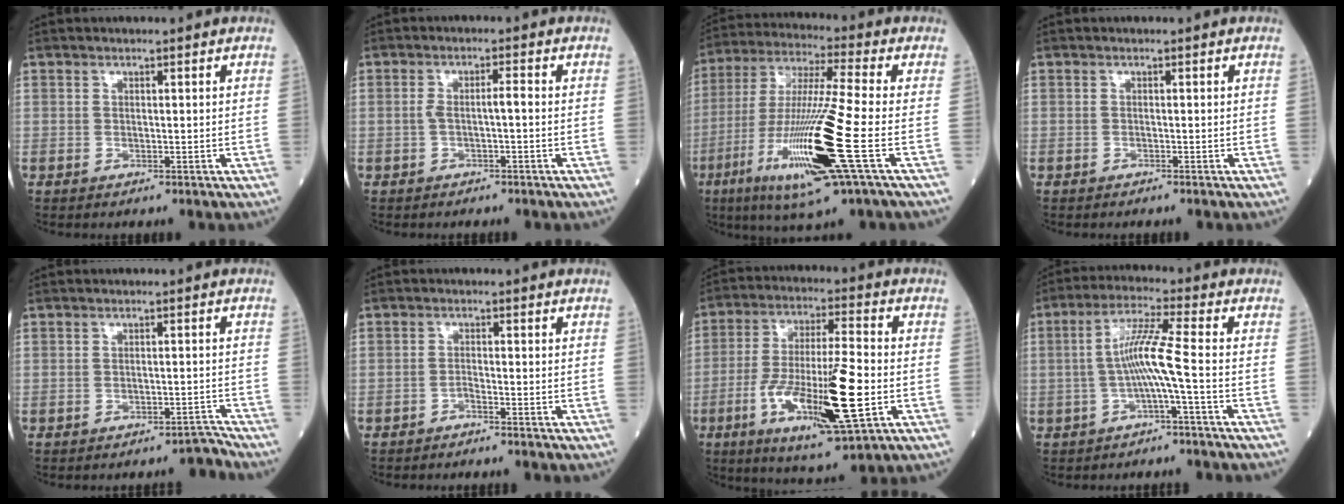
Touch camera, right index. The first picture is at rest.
{"total": 2.6, "force": [-0.4, 0.4, 2.5], "torque": [-0.047, 0.010, -0.007]}
{"total": 18.6, "force": [-6.1, -0.5, 17.5], "torque": [-0.373, -0.033, -0.122]}
{"total": 0.0}
{"total": 2.1, "force": [-2.1, -0.2, 0.0], "torque": [0.013, -0.002, -0.025]}
{"total": 1.5, "force": [-1.3, -0.3, 0.7], "torque": [-0.011, 0.002, -0.022]}
{"total": 17.0, "force": [-4.6, 2.2, 16.3], "torque": [-0.304, -0.016, -0.074]}
{"total": 6.5, "force": [-1.4, -0.9, 6.3], "torque": [-0.126, 0.018, -0.025]}